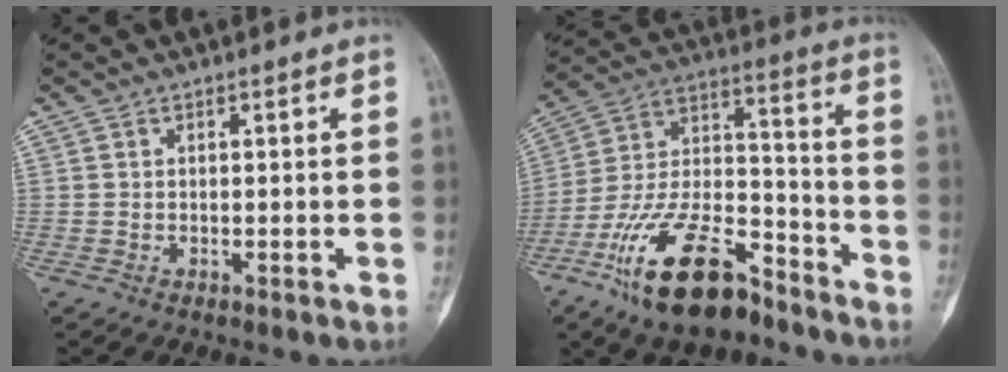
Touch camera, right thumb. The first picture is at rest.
{"total": 20.9, "force": [-13.3, 8.8, 13.5], "torque": [-0.258, 0.078, -0.241]}